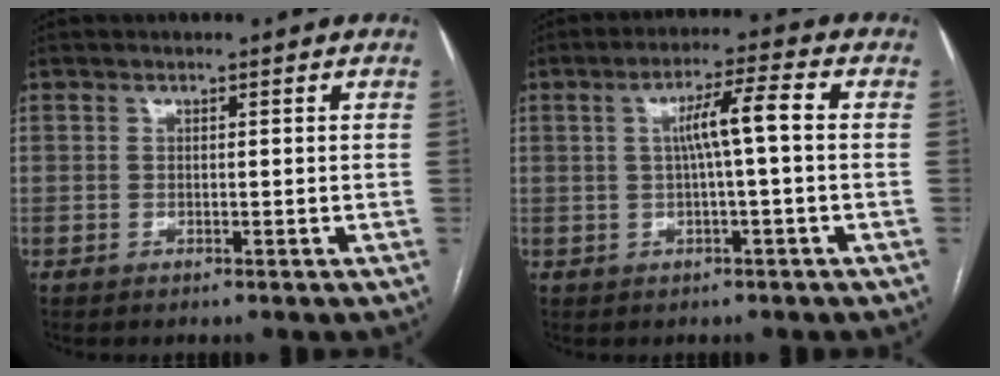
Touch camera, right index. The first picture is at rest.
{"total": 6.1, "force": [0.4, 0.0, 6.0], "torque": [-0.103, 0.015, 0.008]}